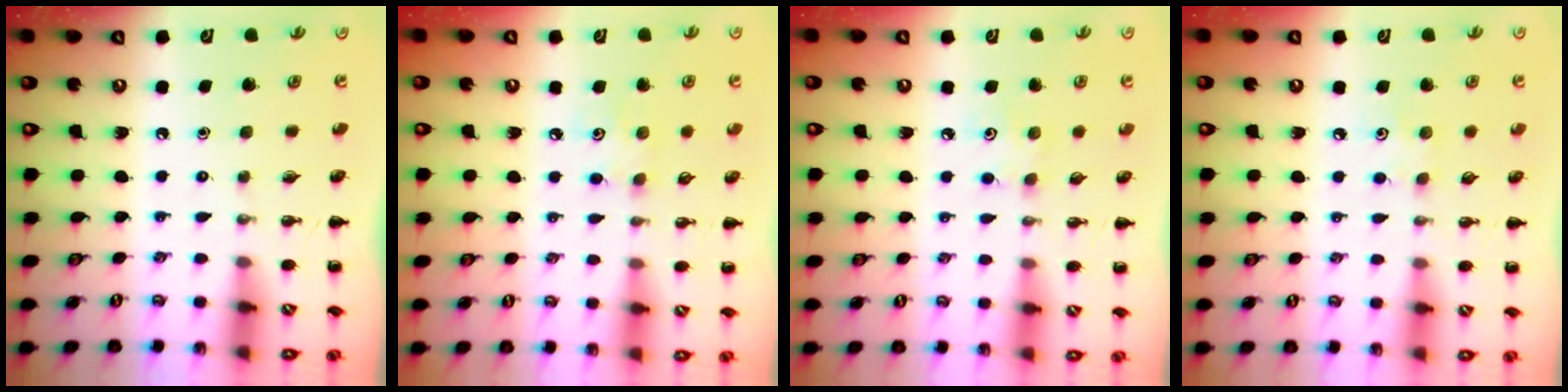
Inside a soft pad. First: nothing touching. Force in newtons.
{"total": 3.8, "press": 3.7, "slide": 1.0}
{"total": 3.6, "press": 3.5, "slide": 1.0}
{"total": 4.7, "press": 4.5, "slide": 1.2}